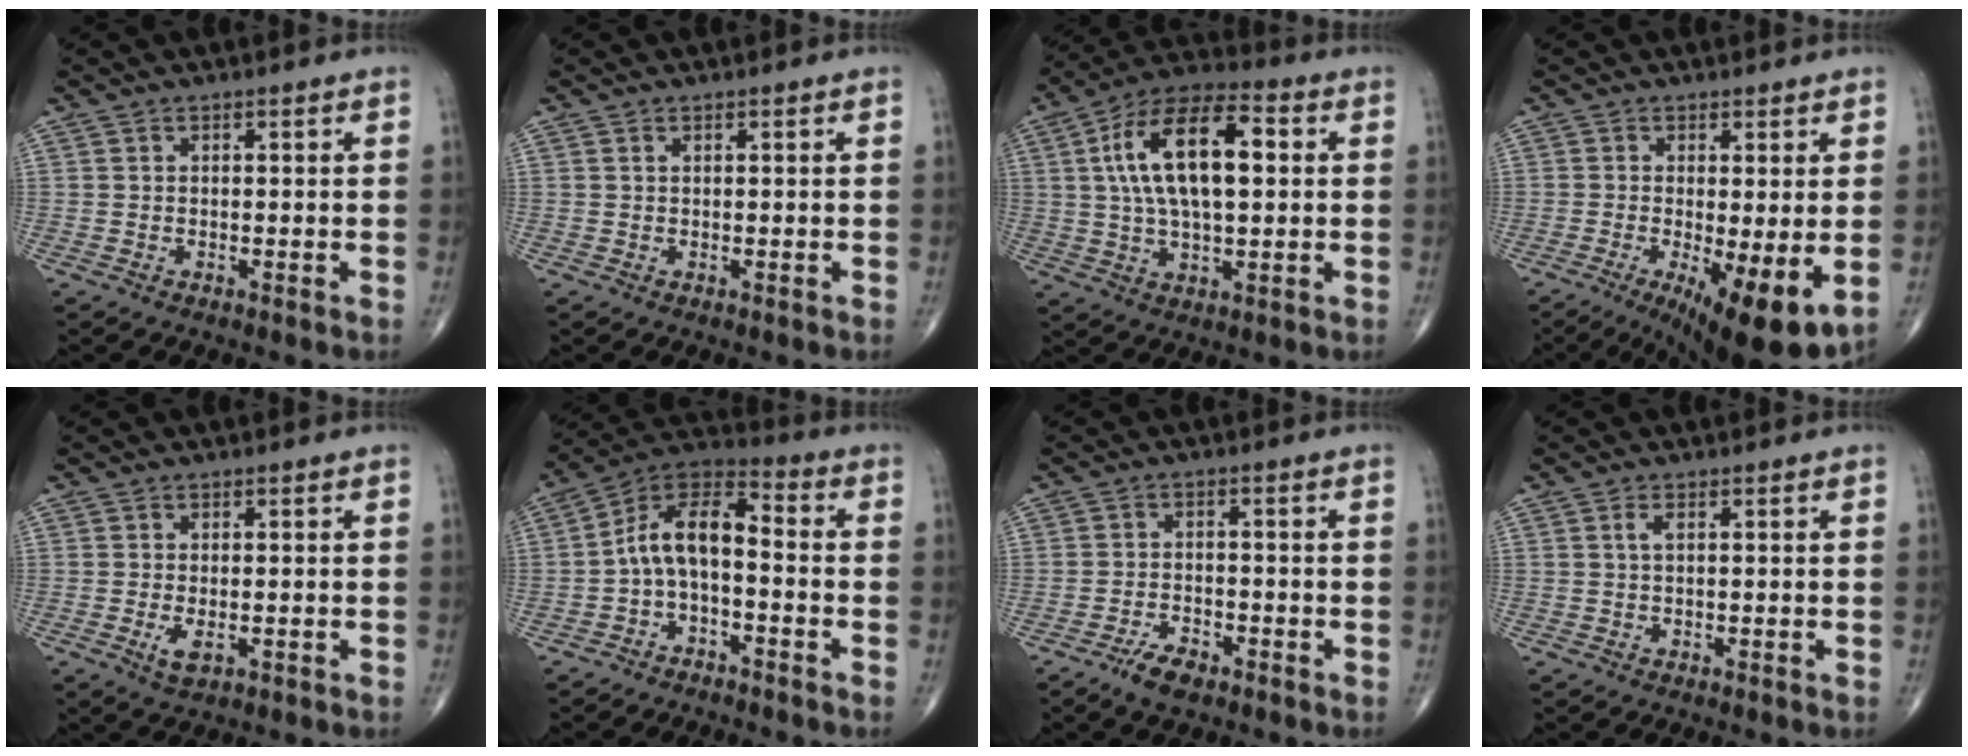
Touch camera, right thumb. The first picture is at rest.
{"total": 0.0}
{"total": 17.6, "force": [3.0, 8.1, 15.3], "torque": [-0.271, 0.023, 0.047]}
{"total": 12.3, "force": [-3.3, 3.4, 11.4], "torque": [-0.167, -0.024, -0.040]}
{"total": 2.9, "force": [-0.8, 1.4, 2.5], "torque": [-0.048, -0.007, -0.011]}
{"total": 10.3, "force": [-1.8, 5.2, 8.7], "torque": [-0.150, 0.056, -0.047]}
{"total": 4.3, "force": [-3.0, 1.8, 2.5], "torque": [-0.048, 0.011, -0.052]}
{"total": 1.3, "force": [0.4, 0.4, 1.2], "torque": [-0.030, 0.004, 0.008]}